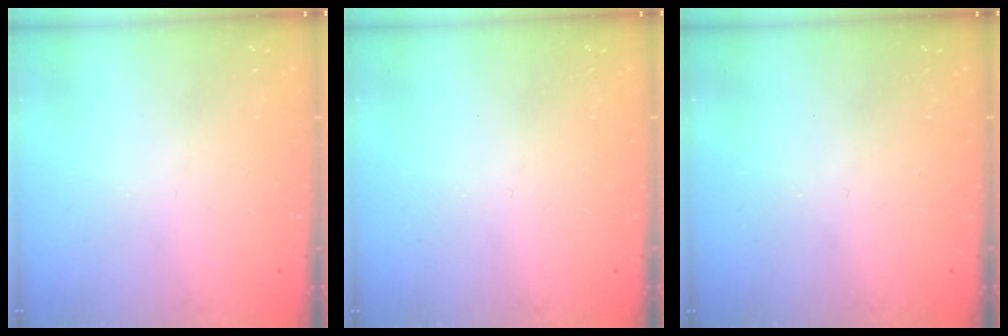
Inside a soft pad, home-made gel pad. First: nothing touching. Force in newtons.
{"total": 0.0}
{"total": 0.0}